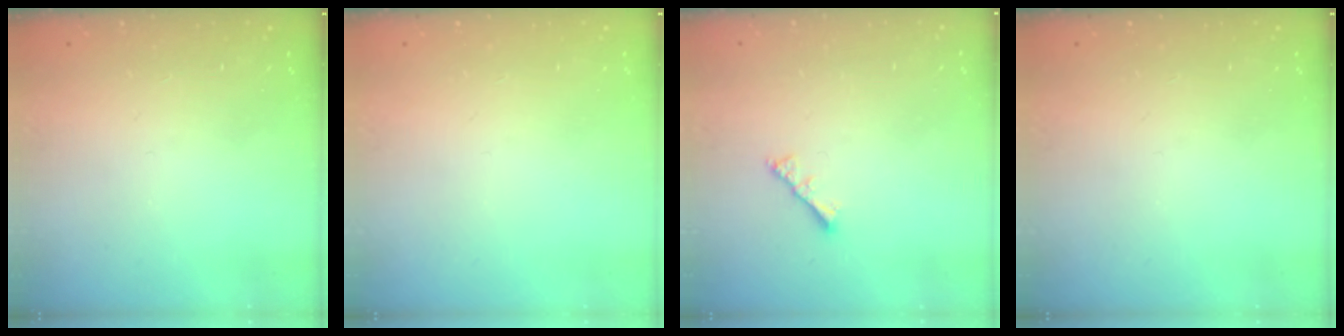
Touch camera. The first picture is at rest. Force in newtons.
{"total": 0.0}
{"total": 2.8, "press": 2.8, "slide": 0.6}
{"total": 0.0}